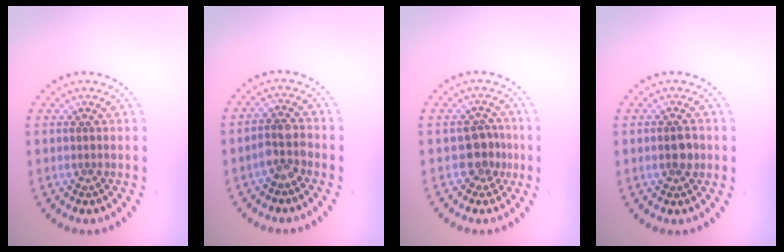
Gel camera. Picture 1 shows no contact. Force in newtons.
{"total": 2.3, "press": 2.1, "slide": 1.1}
{"total": 2.3, "press": 1.9, "slide": 1.3}
{"total": 1.7, "press": 1.7, "slide": 0.2}